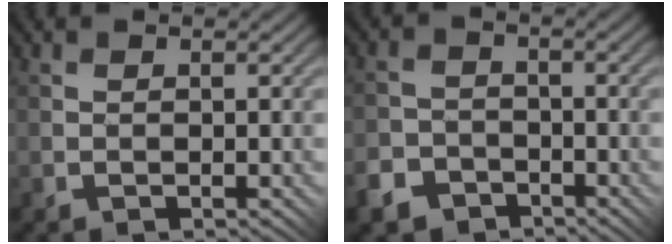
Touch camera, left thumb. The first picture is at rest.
{"total": 6.2, "force": [-4.2, 4.3, 1.3], "torque": [-0.027, -0.011, -0.084]}